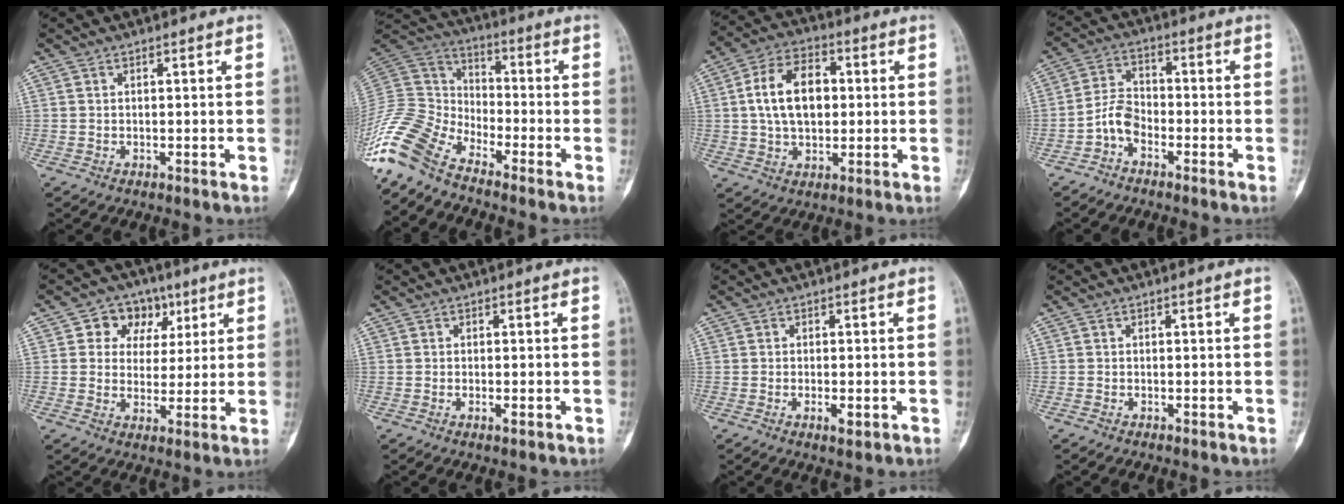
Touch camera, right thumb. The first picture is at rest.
{"total": 15.2, "force": [-11.9, 6.5, 7.0], "torque": [-0.150, 0.068, -0.245]}
{"total": 12.6, "force": [1.3, 8.0, 9.6], "torque": [-0.149, 0.015, 0.019]}
{"total": 3.6, "force": [-2.1, 2.2, 1.9], "torque": [-0.029, 0.020, -0.049]}
{"total": 9.1, "force": [3.6, 7.6, 3.6], "torque": [-0.008, -0.003, 0.052]}
{"total": 1.3, "force": [-0.5, 0.5, 1.1], "torque": [-0.016, 0.000, -0.008]}
{"total": 2.5, "force": [-0.9, 0.9, 2.1], "torque": [-0.030, -0.001, -0.012]}
{"total": 0.0}